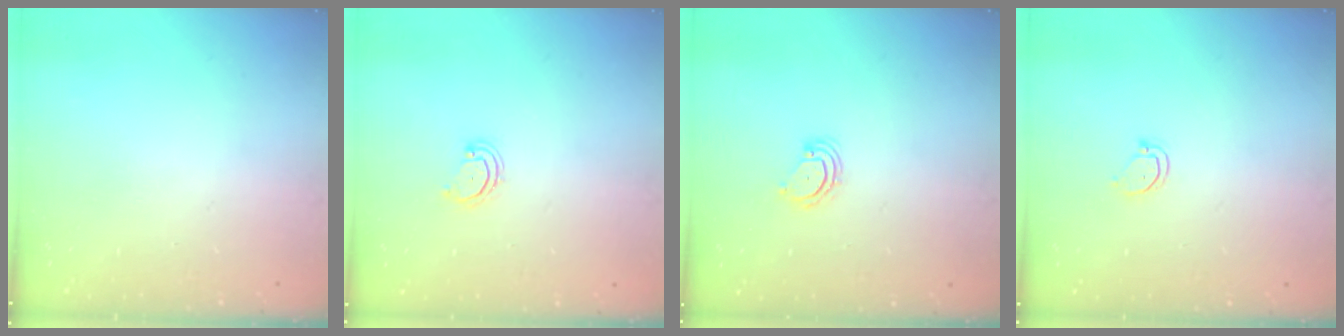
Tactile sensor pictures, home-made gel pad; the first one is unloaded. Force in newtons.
{"total": 2.8, "press": 2.8, "slide": 0.2}
{"total": 3.8, "press": 3.8, "slide": 0.3}
{"total": 3.4, "press": 3.4, "slide": 0.2}